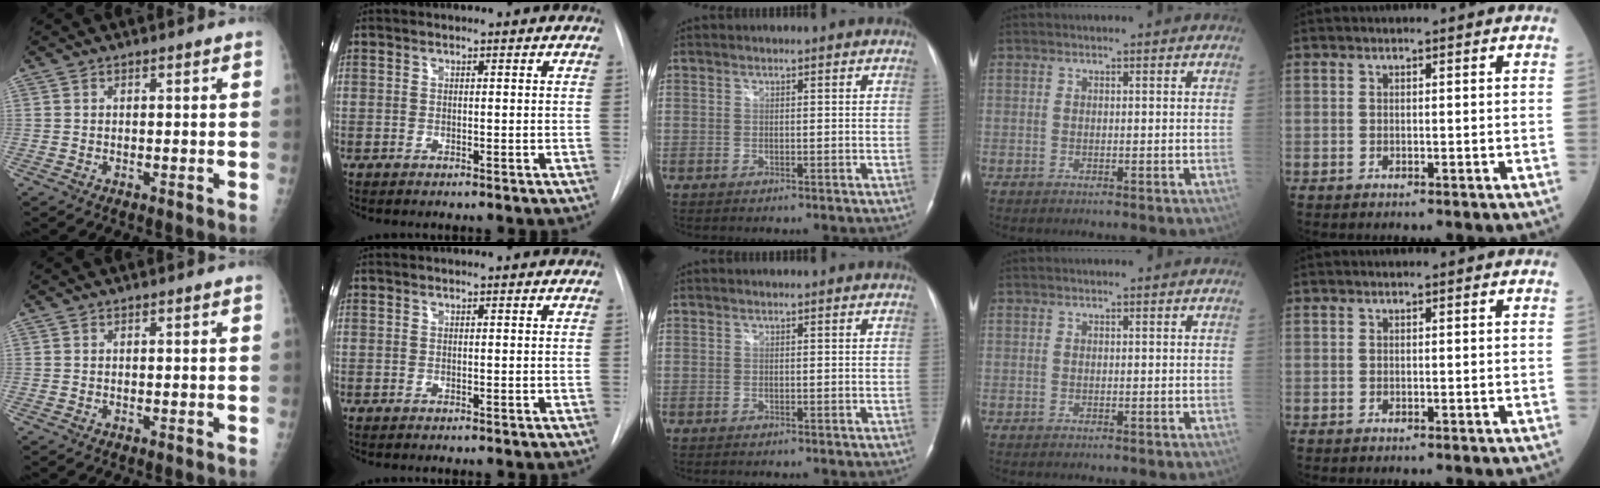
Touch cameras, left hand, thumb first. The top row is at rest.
{}